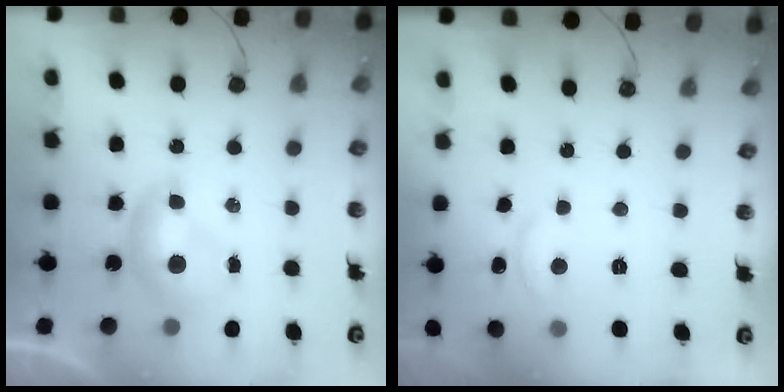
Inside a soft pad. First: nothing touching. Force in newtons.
{"total": 1.5, "press": 1.3, "slide": 0.6}